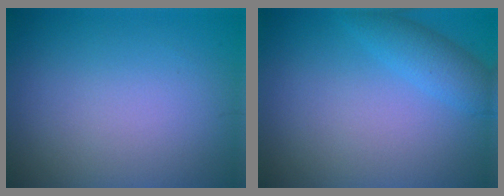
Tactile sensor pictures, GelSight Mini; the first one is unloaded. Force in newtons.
{"total": 2.6, "press": 2.6, "slide": 0.2}